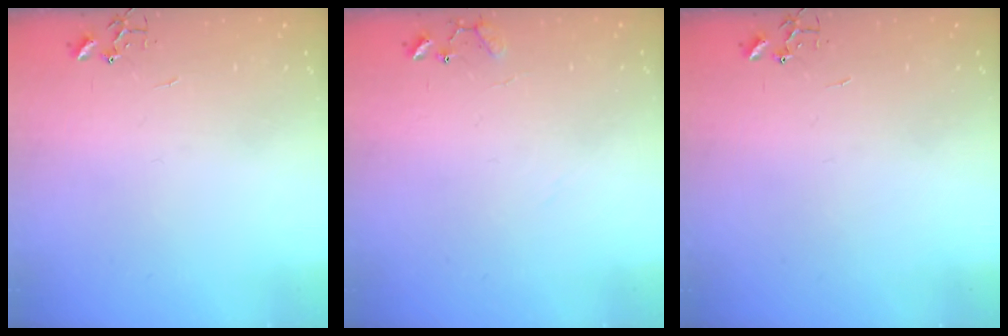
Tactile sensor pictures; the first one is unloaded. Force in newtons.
{"total": 8.6, "press": 8.6, "slide": 0.5}
{"total": 0.0}